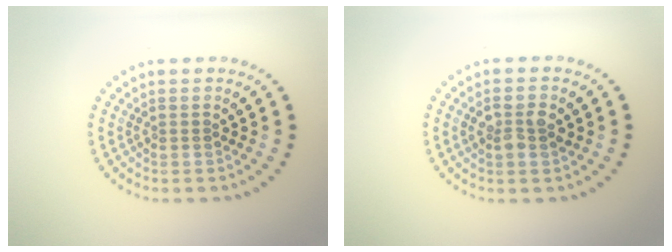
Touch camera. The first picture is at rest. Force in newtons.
{"total": 2.5, "press": 2.4, "slide": 0.5}